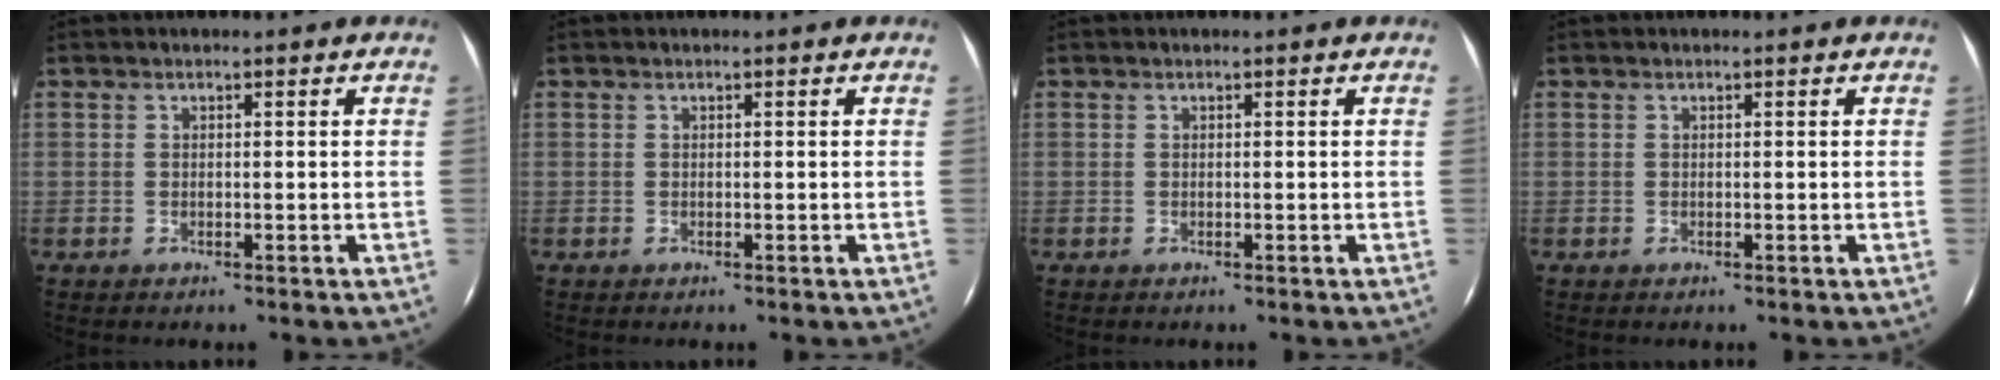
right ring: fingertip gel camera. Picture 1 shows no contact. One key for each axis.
{"total": 0.0}
{"total": 0.0}
{"total": 0.0}